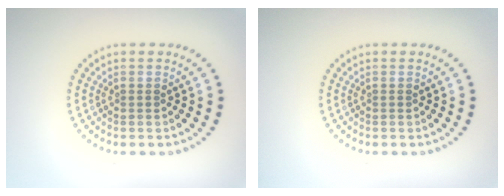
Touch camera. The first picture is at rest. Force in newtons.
{"total": 0.0}